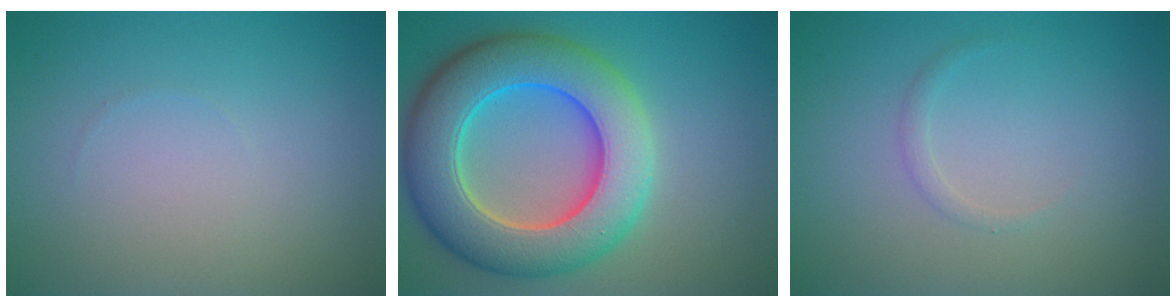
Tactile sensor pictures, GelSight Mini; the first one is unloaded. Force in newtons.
{"total": 10.6, "press": 10.6, "slide": 0.2}
{"total": 0.8, "press": 0.8, "slide": 0.0}